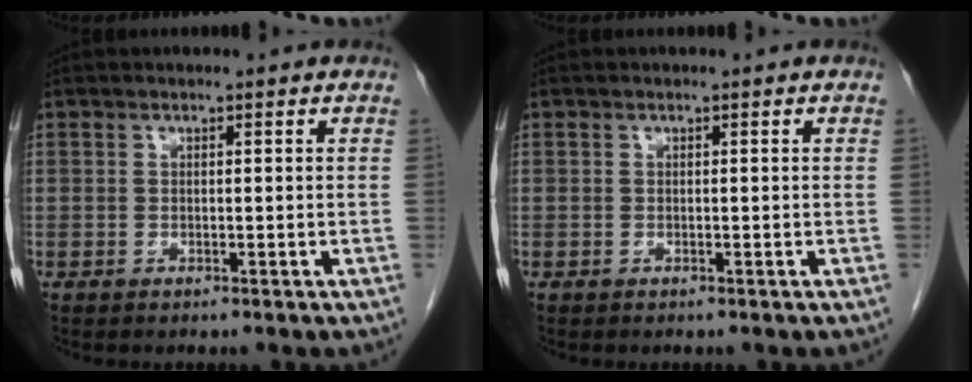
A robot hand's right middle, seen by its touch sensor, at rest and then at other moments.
{"total": 0.0}